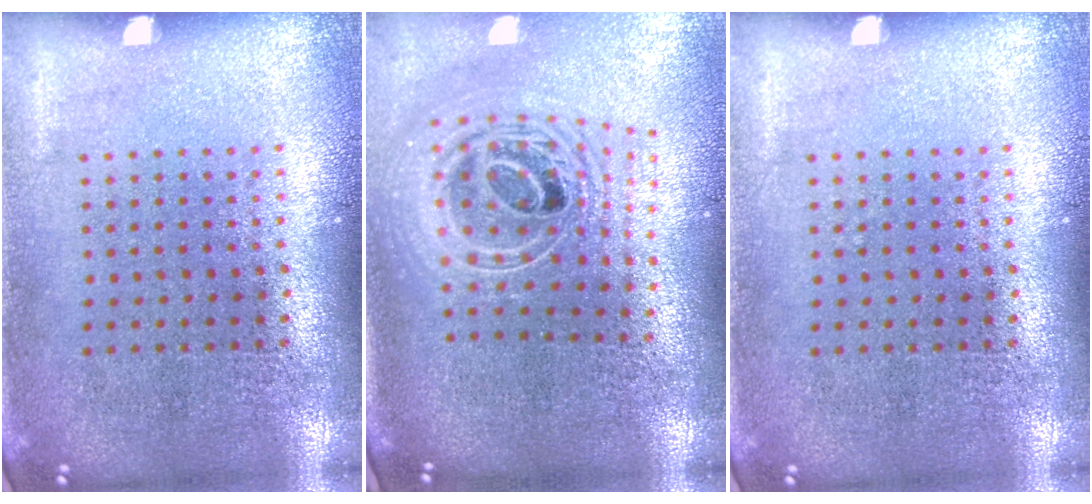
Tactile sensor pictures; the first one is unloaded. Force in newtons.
{"total": 2.4, "press": 1.8, "slide": 1.7}
{"total": 0.0}